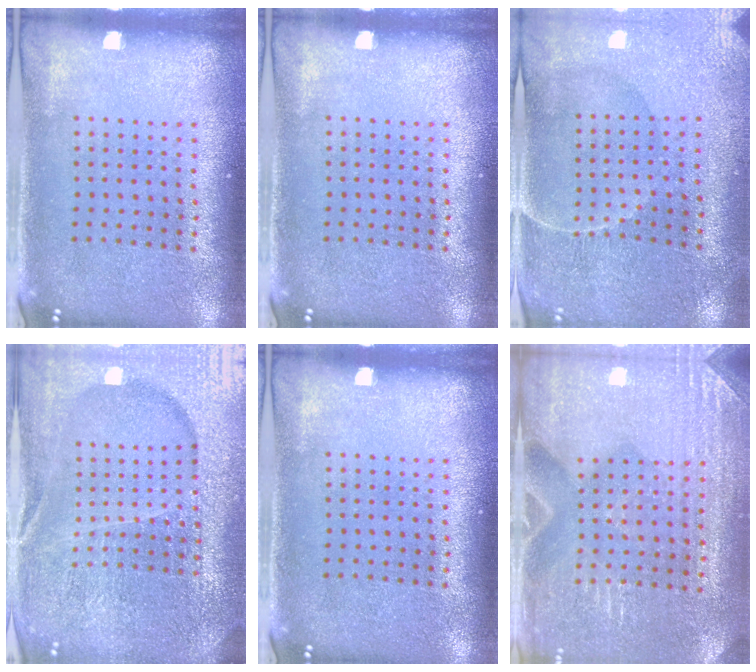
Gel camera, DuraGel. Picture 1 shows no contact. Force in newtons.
{"total": 0.0}
{"total": 0.7, "press": 0.6, "slide": 0.4}
{"total": 5.6, "press": 5.0, "slide": 2.5}
{"total": 0.0}
{"total": 3.0, "press": 3.0, "slide": 0.2}